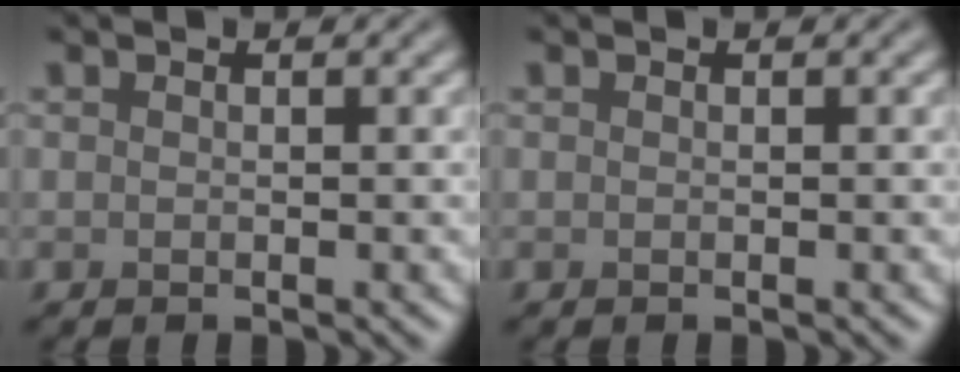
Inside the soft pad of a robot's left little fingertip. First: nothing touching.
{"total": 0.0}